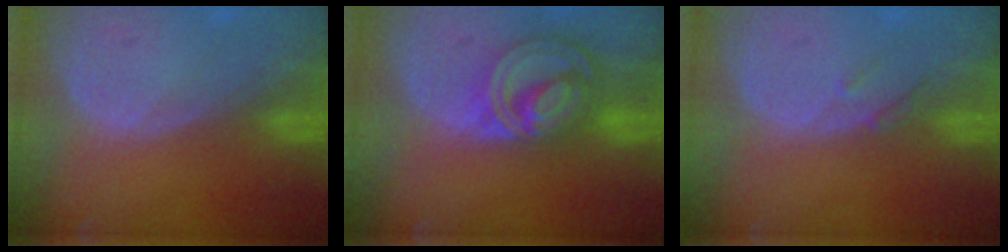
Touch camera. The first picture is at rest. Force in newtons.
{"total": 8.7, "press": 7.4, "slide": 4.6}
{"total": 1.5, "press": 1.3, "slide": 0.7}